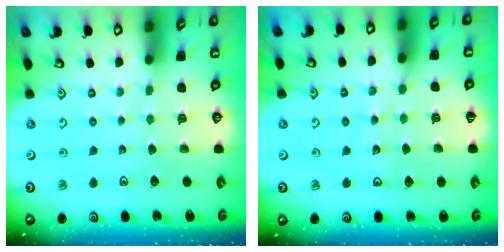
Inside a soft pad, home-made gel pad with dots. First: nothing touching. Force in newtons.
{"total": 6.9, "press": 6.9, "slide": 0.8}